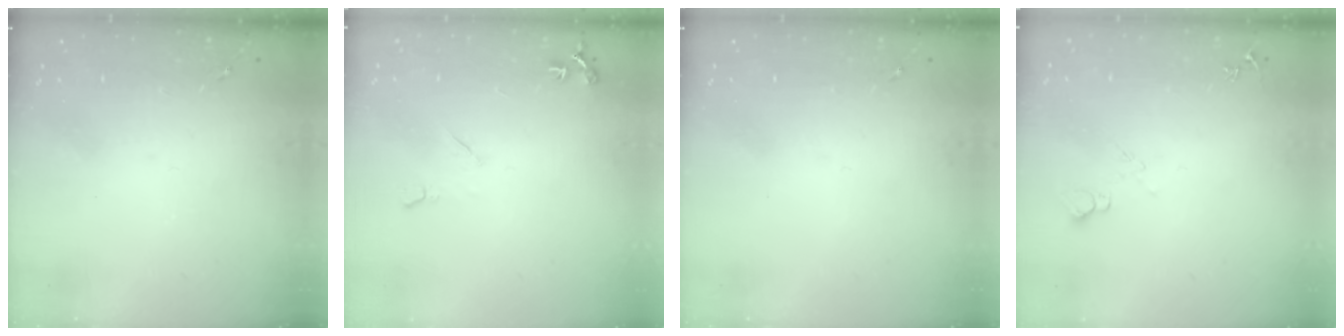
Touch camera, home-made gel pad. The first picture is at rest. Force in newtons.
{"total": 7.0, "press": 7.0, "slide": 0.8}
{"total": 0.0}
{"total": 6.7, "press": 6.7, "slide": 0.8}